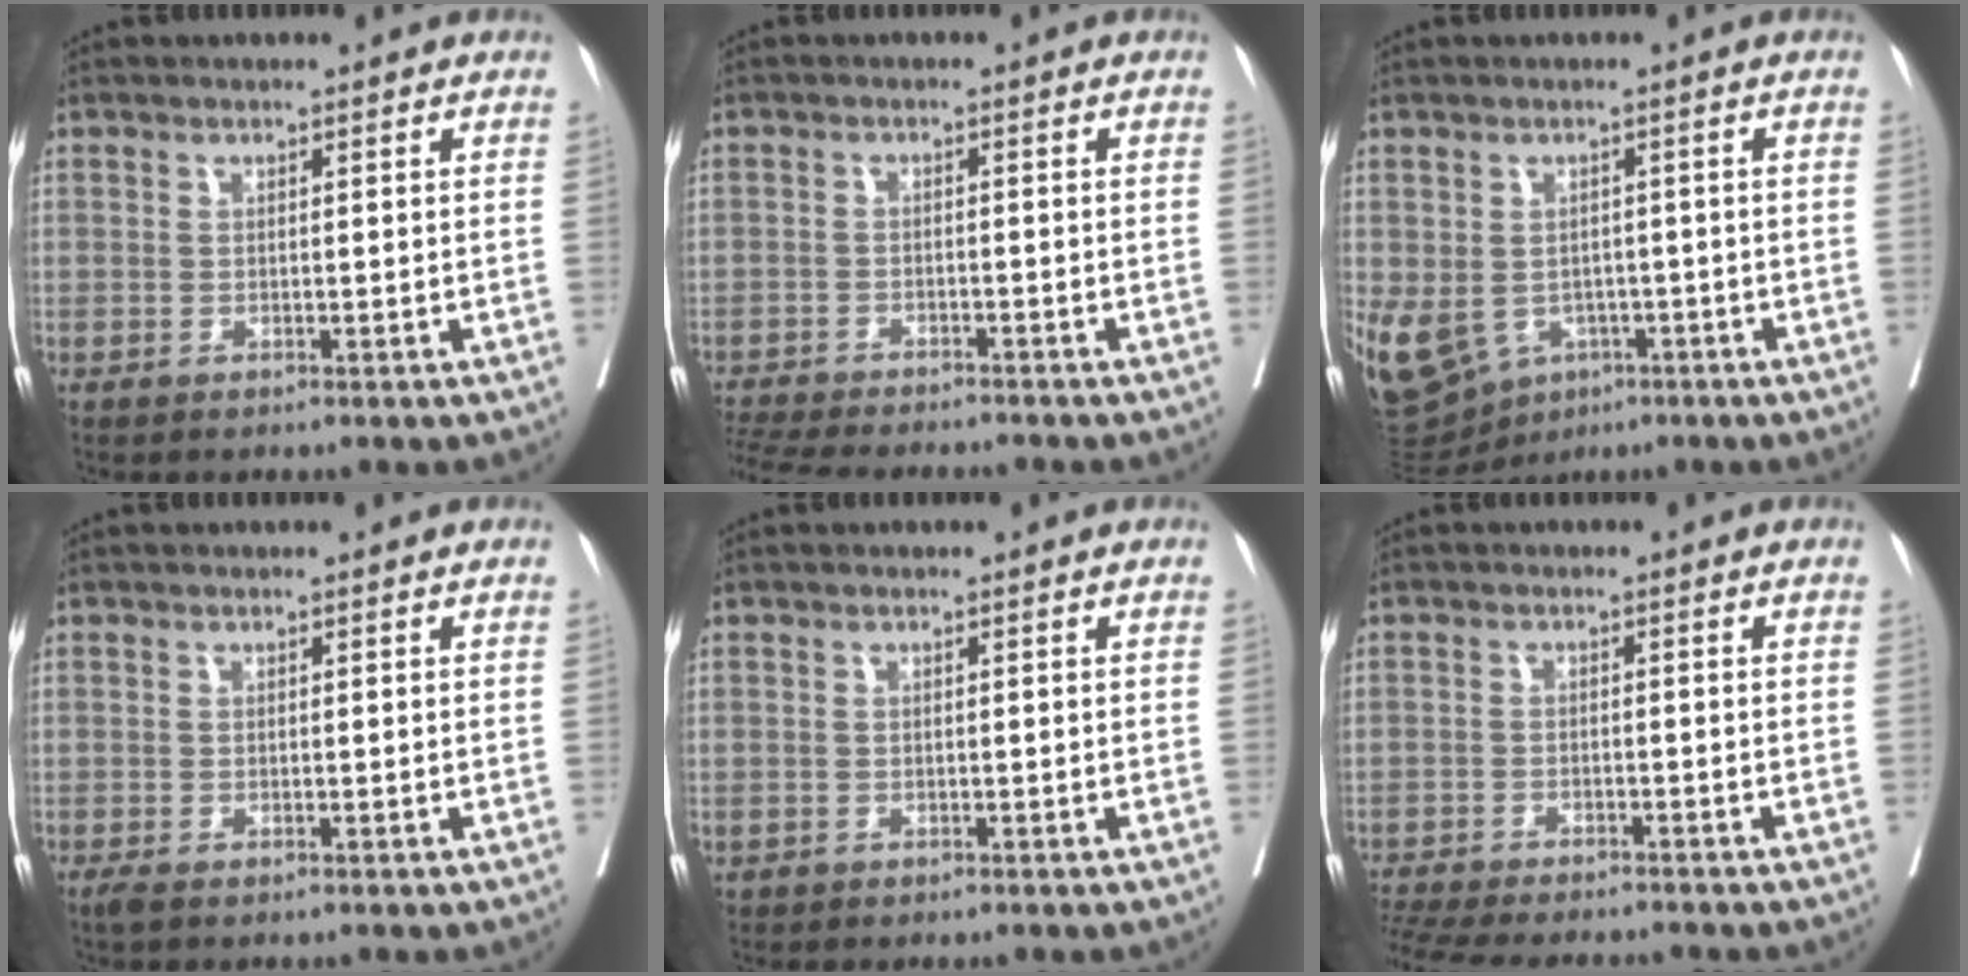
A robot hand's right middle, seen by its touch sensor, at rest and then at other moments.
{"total": 12.9, "force": [-11.6, 1.9, 5.2], "torque": [-0.106, -0.019, -0.167]}
{"total": 14.0, "force": [-5.4, 11.0, 6.8], "torque": [-0.176, 0.002, -0.070]}
{"total": 1.2, "force": [-0.9, 0.3, 0.7], "torque": [-0.018, -0.006, -0.016]}
{"total": 0.0}
{"total": 14.2, "force": [-12.7, 2.4, 6.0], "torque": [-0.134, -0.023, -0.181]}